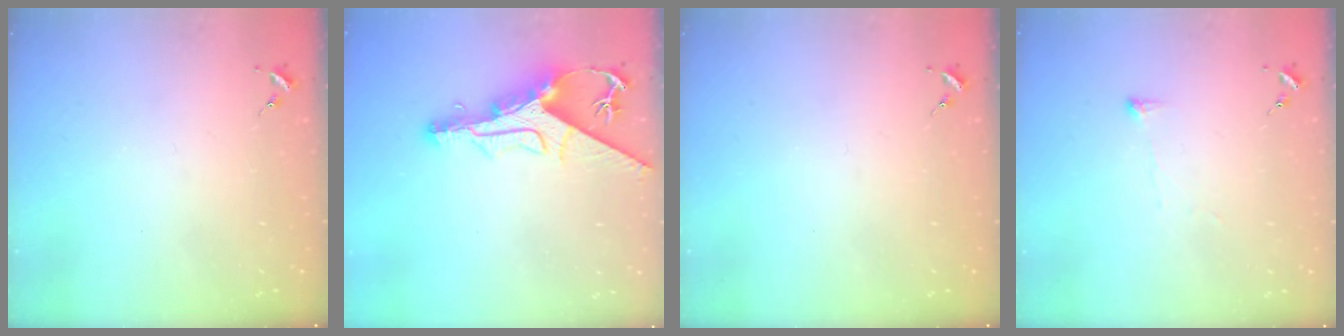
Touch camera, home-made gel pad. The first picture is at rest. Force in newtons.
{"total": 12.6, "press": 12.5, "slide": 1.4}
{"total": 0.0}
{"total": 2.9, "press": 2.9, "slide": 0.4}